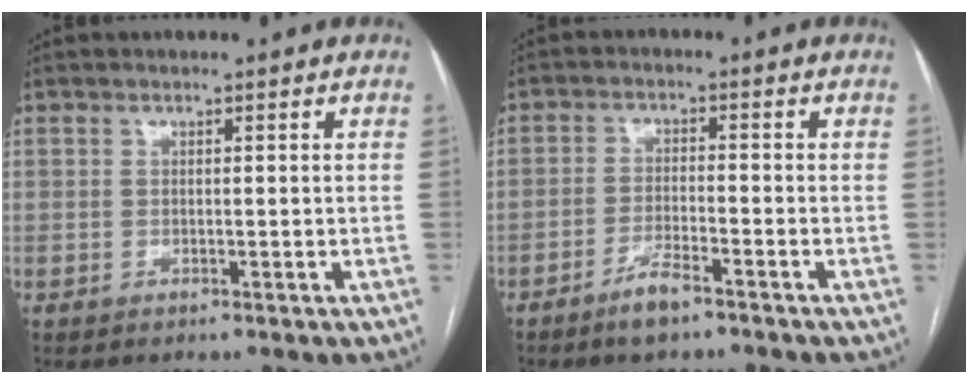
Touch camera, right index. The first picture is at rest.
{"total": 4.2, "force": [-3.2, 0.5, 2.7], "torque": [-0.054, -0.003, -0.058]}